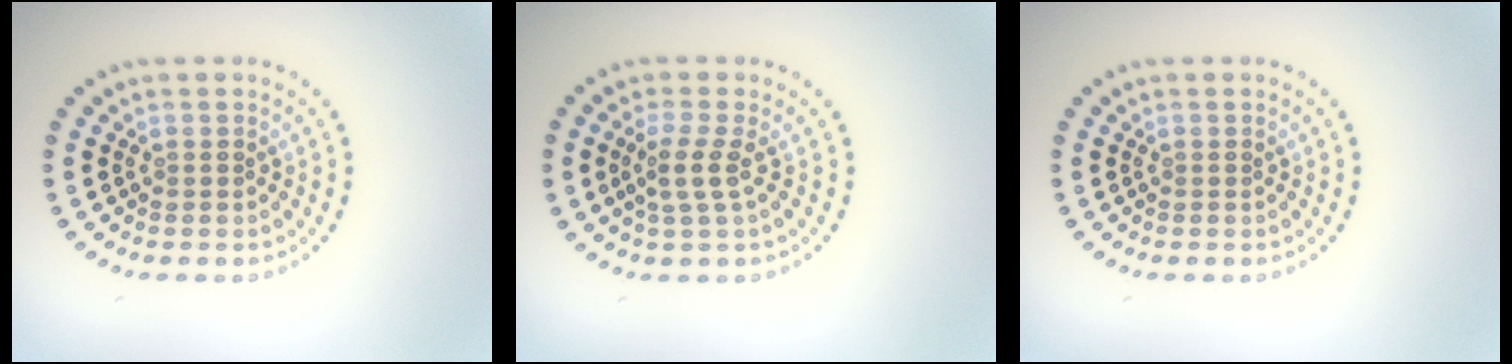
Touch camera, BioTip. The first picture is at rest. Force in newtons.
{"total": 2.2, "press": 1.7, "slide": 1.4}
{"total": 0.0}